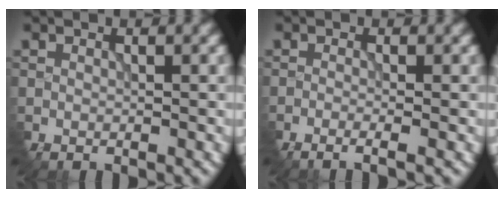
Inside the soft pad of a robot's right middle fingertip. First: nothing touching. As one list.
[{"total": 2.2, "force": [-1.3, 0.4, 1.7], "torque": [-0.030, -0.003, -0.026]}]